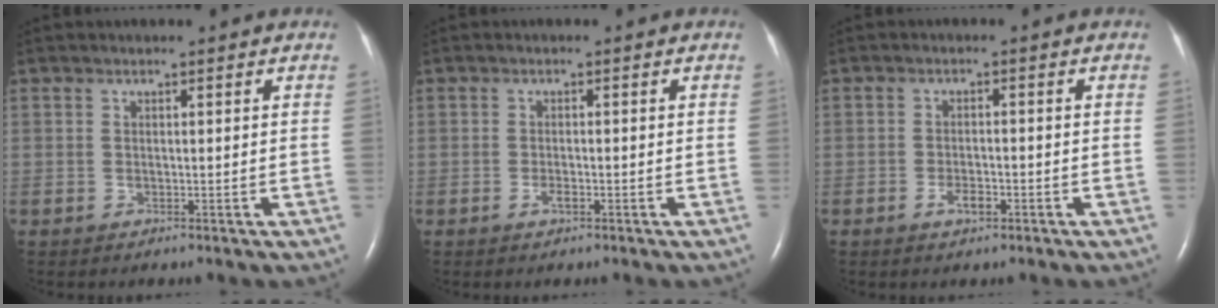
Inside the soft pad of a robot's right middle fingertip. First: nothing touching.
{"total": 1.3, "force": [-0.7, 0.4, 1.0], "torque": [-0.022, 0.000, -0.011]}
{"total": 2.4, "force": [-1.3, 1.0, 1.8], "torque": [-0.036, 0.001, -0.023]}